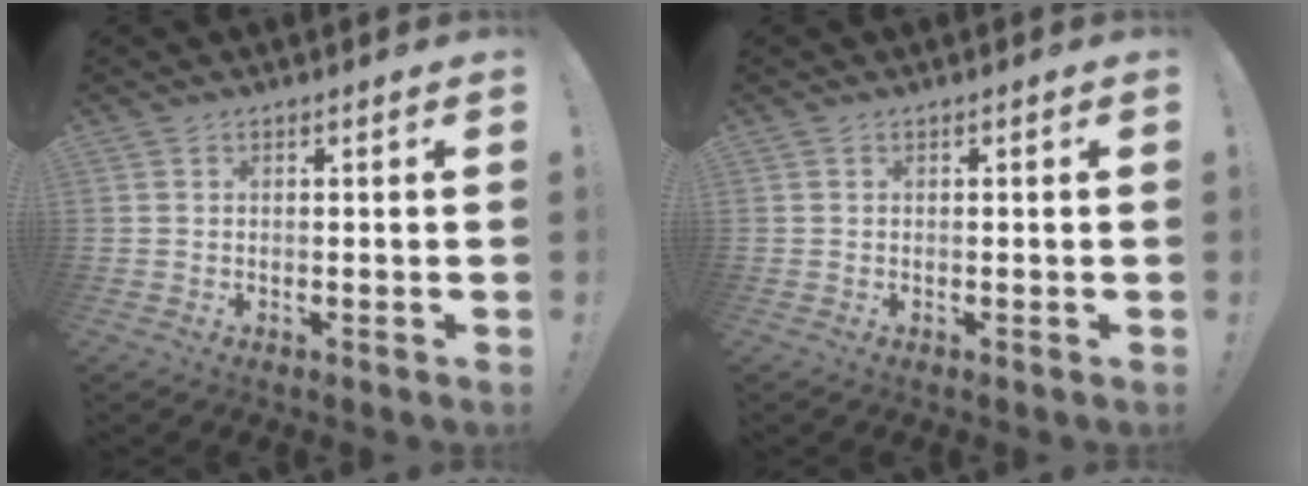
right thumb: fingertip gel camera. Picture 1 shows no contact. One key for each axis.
{"total": 0.0}